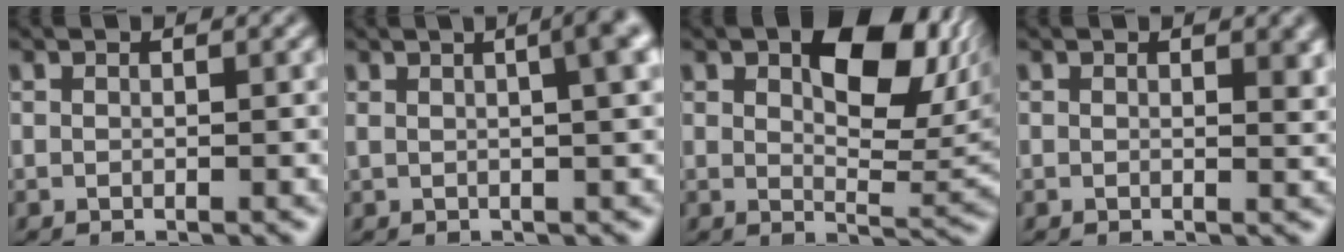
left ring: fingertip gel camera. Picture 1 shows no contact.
{"total": 5.8, "force": [2.0, 2.4, 4.9], "torque": [-0.026, 0.031, 0.004]}
{"total": 9.4, "force": [3.7, 4.5, 7.4], "torque": [-0.103, 0.000, 0.060]}
{"total": 2.1, "force": [0.9, 0.9, 1.6], "torque": [-0.018, 0.001, 0.017]}